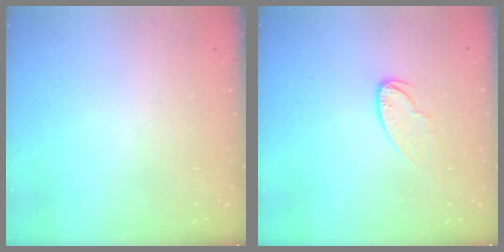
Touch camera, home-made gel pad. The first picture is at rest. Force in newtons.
{"total": 7.6, "press": 7.6, "slide": 0.2}